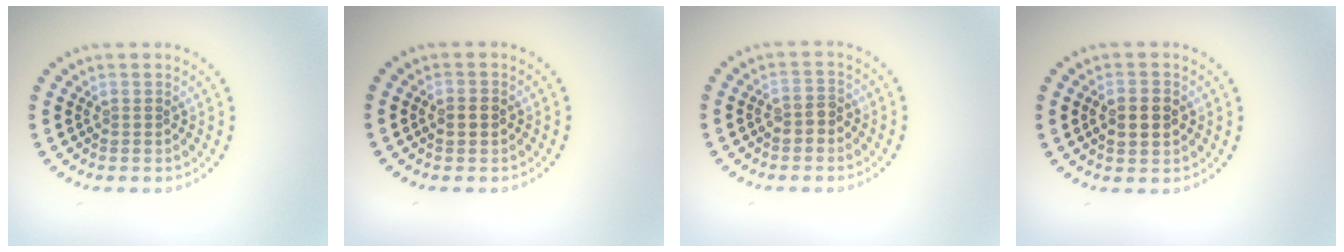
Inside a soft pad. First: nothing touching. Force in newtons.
{"total": 2.1, "press": 2.0, "slide": 0.2}
{"total": 1.6, "press": 1.5, "slide": 0.5}
{"total": 2.8, "press": 2.8, "slide": 0.1}